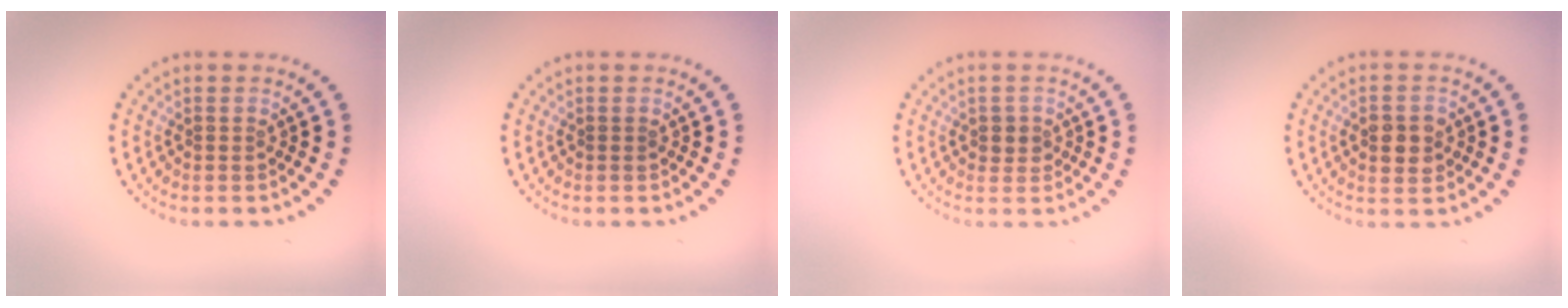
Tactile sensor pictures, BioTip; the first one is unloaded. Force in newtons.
{"total": 0.0}
{"total": 1.4, "press": 1.3, "slide": 0.5}
{"total": 2.9, "press": 2.9, "slide": 0.1}